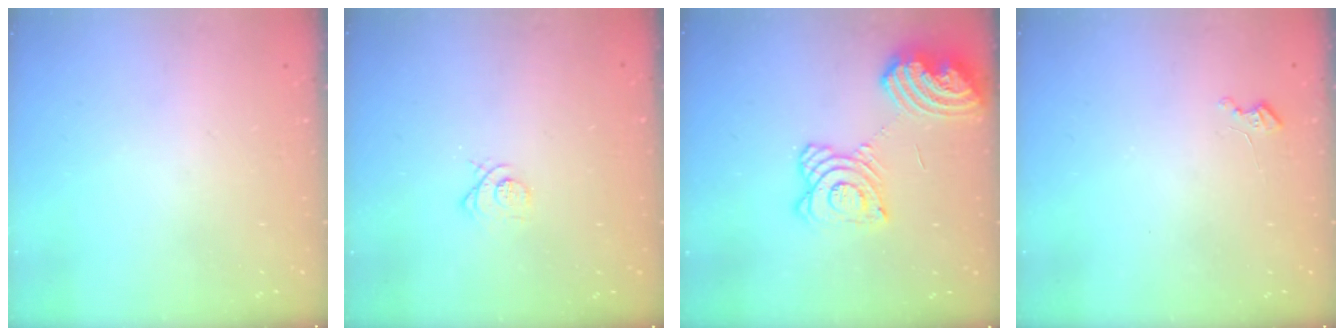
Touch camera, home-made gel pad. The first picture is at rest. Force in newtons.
{"total": 3.7, "press": 3.7, "slide": 0.1}
{"total": 17.4, "press": 17.3, "slide": 1.7}
{"total": 2.6, "press": 2.6, "slide": 0.3}